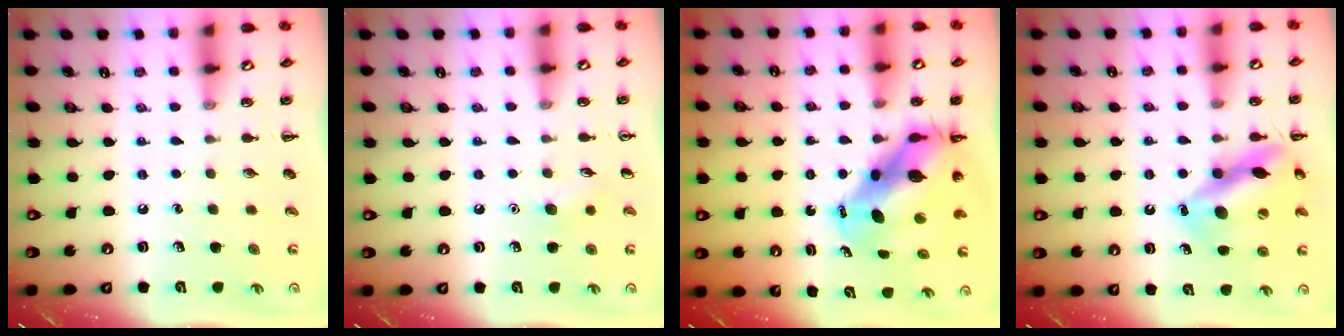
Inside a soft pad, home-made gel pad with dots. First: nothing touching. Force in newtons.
{"total": 5.1, "press": 4.9, "slide": 1.5}
{"total": 12.4, "press": 11.7, "slide": 3.9}
{"total": 14.9, "press": 14.6, "slide": 2.9}